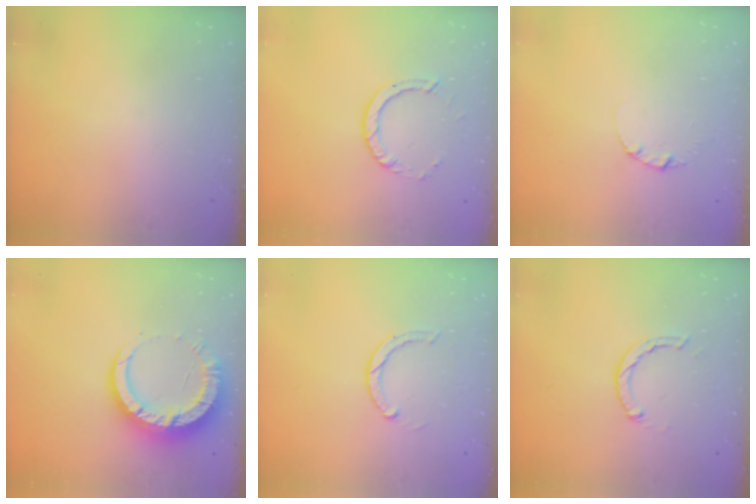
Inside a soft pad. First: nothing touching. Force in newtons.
{"total": 4.7, "press": 4.7, "slide": 0.4}
{"total": 1.3, "press": 1.3, "slide": 0.2}
{"total": 14.0, "press": 13.9, "slide": 1.4}
{"total": 2.9, "press": 2.9, "slide": 0.4}
{"total": 2.1, "press": 2.1, "slide": 0.3}